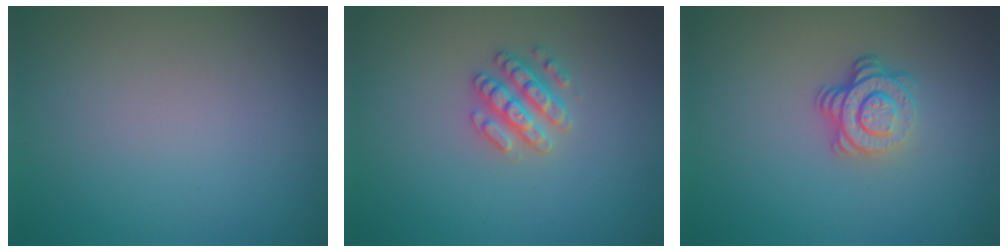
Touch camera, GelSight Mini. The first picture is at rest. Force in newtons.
{"total": 2.6, "press": 2.6, "slide": 0.3}
{"total": 3.9, "press": 2.7, "slide": 2.9}